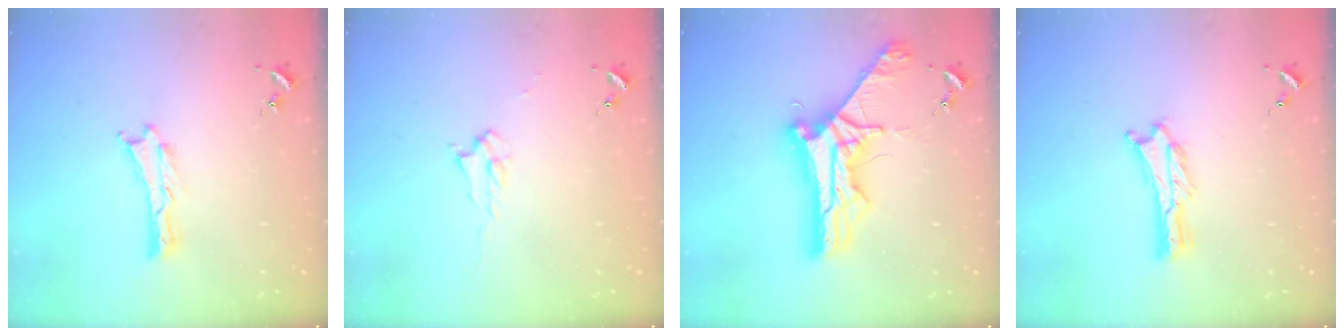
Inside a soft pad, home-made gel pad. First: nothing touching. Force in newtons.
{"total": 2.2, "press": 2.2, "slide": 0.4}
{"total": 10.7, "press": 10.7, "slide": 0.9}
{"total": 0.8, "press": 0.7, "slide": 0.2}